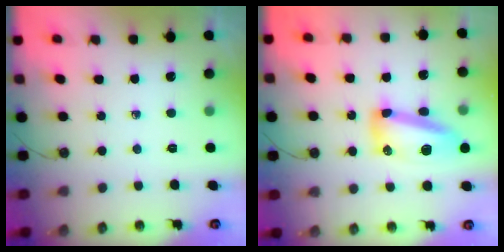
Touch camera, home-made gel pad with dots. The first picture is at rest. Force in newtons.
{"total": 12.9, "press": 12.8, "slide": 1.2}